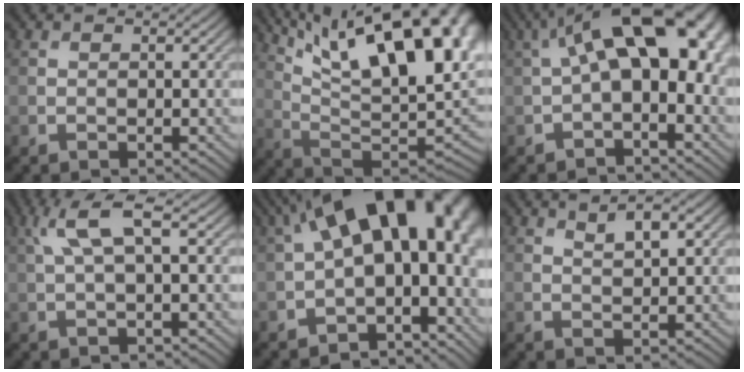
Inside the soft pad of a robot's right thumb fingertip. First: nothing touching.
{"total": 23.4, "force": [11.1, 10.0, 18.0], "torque": [-0.264, 0.047, 0.189]}
{"total": 13.3, "force": [1.5, 6.8, 11.4], "torque": [-0.185, 0.013, 0.023]}
{"total": 4.9, "force": [1.5, 1.0, 4.5], "torque": [-0.099, 0.017, 0.030]}
{"total": 18.6, "force": [2.6, 10.2, 15.3], "torque": [-0.206, 0.004, 0.070]}
{"total": 3.3, "force": [1.9, 0.8, 2.6], "torque": [-0.046, 0.000, 0.038]}